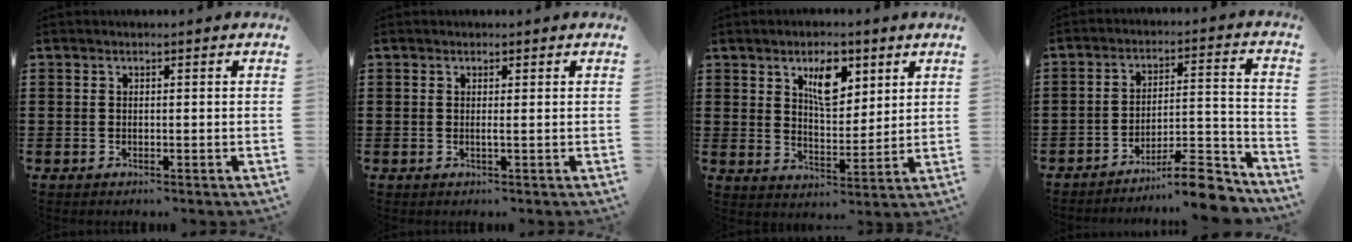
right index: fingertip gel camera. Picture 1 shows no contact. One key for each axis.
{"total": 0.7, "fx": 0.0, "fy": -0.1, "fz": 0.7, "tx": -0.013, "ty": -0.005, "tz": 0.001}
{"total": 7.3, "fx": 3.9, "fy": 3.6, "fz": 5.1, "tx": -0.083, "ty": -0.002, "tz": 0.062}
{"total": 10.1, "fx": -8.6, "fy": 1.3, "fz": 5.1, "tx": -0.066, "ty": 0.027, "tz": -0.160}